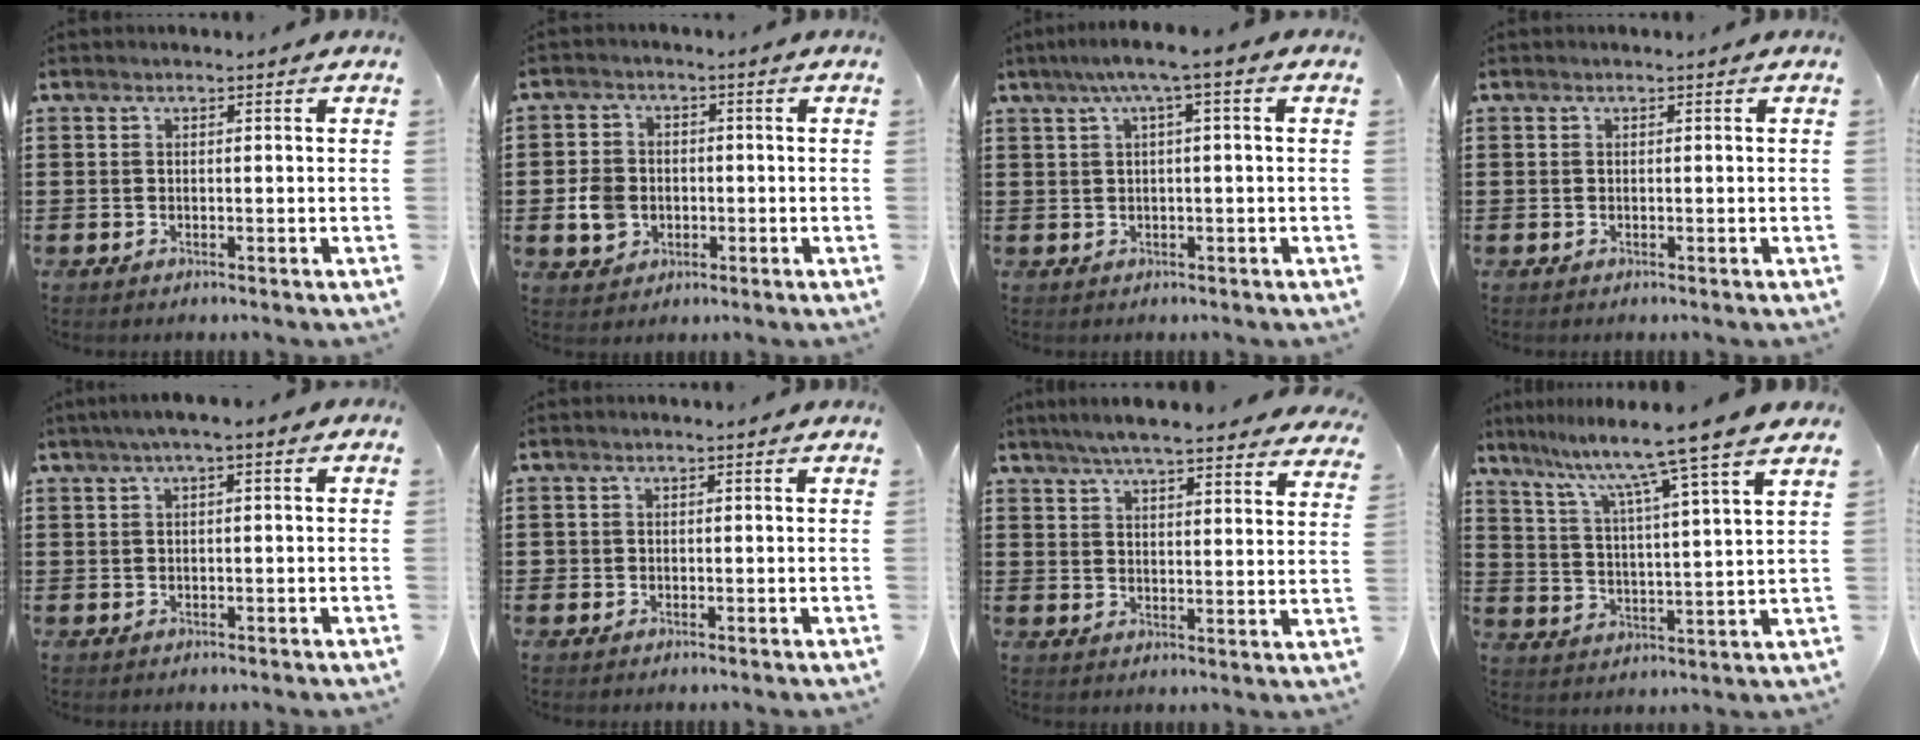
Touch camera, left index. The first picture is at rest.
{"total": 4.9, "force": [-1.0, 4.2, 2.4], "torque": [-0.065, 0.005, -0.023]}
{"total": 3.5, "force": [0.5, -0.1, 3.5], "torque": [-0.066, -0.001, 0.004]}
{"total": 0.0}
{"total": 1.6, "force": [-0.3, 0.3, 1.5], "torque": [-0.024, -0.001, -0.006]}
{"total": 0.6, "force": [0.1, 0.6, 0.1], "torque": [-0.003, 0.004, 0.001]}
{"total": 5.7, "force": [5.3, 0.0, 2.1], "torque": [-0.059, -0.021, 0.093]}
{"total": 9.3, "force": [7.6, -1.7, 5.1], "torque": [-0.120, -0.052, 0.114]}